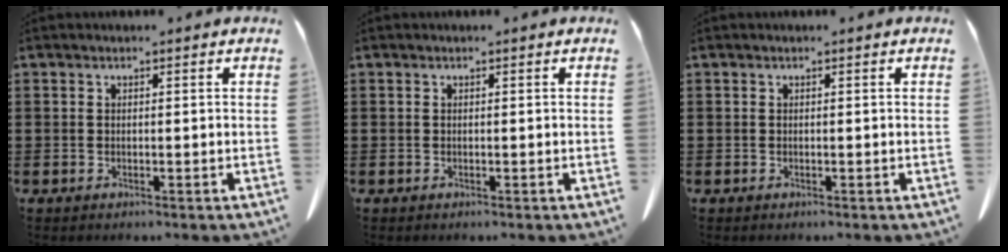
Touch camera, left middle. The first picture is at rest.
{"total": 0.0}
{"total": 0.0}